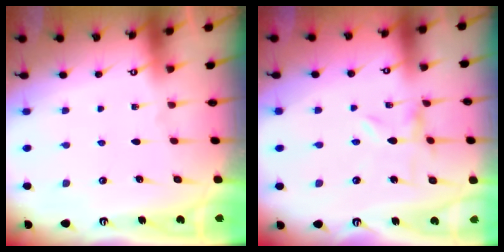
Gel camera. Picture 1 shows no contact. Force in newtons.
{"total": 0.0}